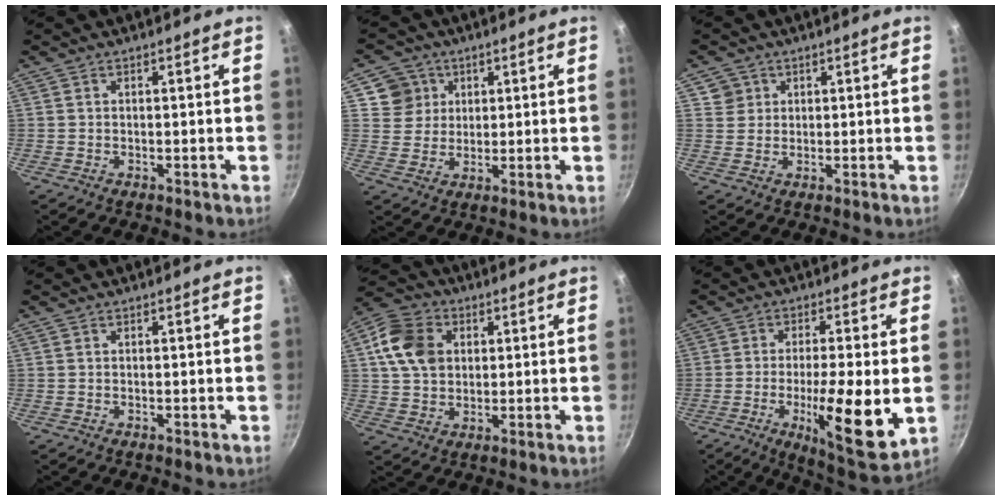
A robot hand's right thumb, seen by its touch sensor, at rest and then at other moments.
{"total": 6.5, "force": [2.5, 6.0, 0.9], "torque": [0.021, 0.002, 0.042]}
{"total": 3.3, "force": [1.2, 3.1, 0.3], "torque": [0.020, 0.007, 0.018]}
{"total": 0.0}
{"total": 11.5, "force": [2.8, 8.9, 6.7], "torque": [-0.103, 0.004, 0.040]}
{"total": 14.9, "force": [-3.1, 3.3, 14.2], "torque": [-0.220, -0.005, -0.046]}